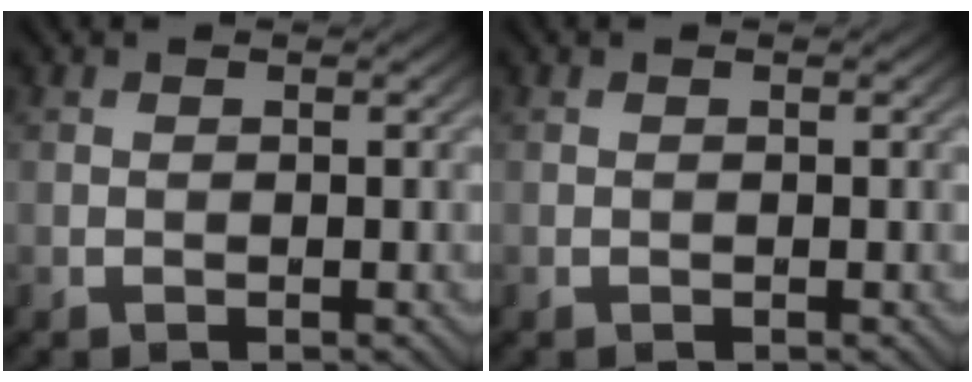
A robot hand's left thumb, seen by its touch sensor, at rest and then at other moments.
{"total": 0.0}